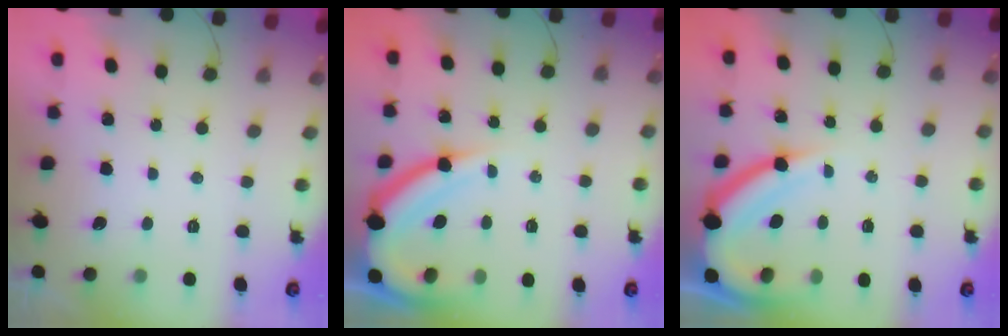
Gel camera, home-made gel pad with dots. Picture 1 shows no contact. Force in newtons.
{"total": 12.7, "press": 12.6, "slide": 1.5}
{"total": 12.2, "press": 12.1, "slide": 1.3}